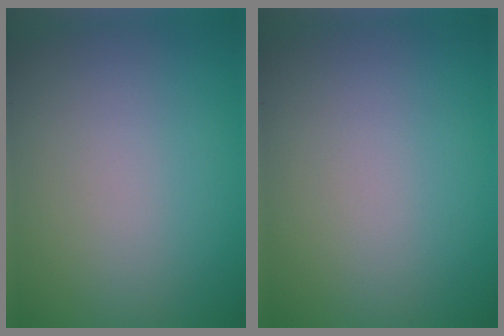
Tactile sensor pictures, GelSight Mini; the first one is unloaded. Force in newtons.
{"total": 0.0}